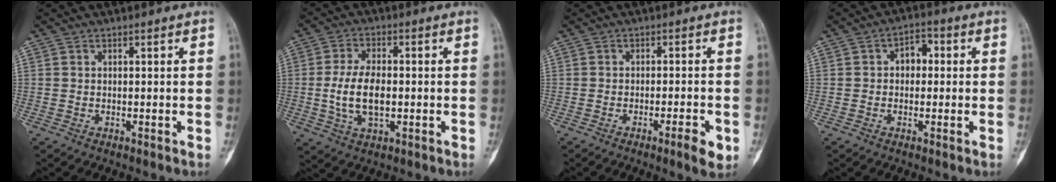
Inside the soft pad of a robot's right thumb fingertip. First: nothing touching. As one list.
[{"total": 8.9, "force": [-0.9, 4.7, 7.5], "torque": [-0.139, 0.005, -0.016]}, {"total": 4.5, "force": [-2.0, 0.8, 4.0], "torque": [-0.060, 0.004, -0.029]}, {"total": 4.6, "force": [0.4, 3.3, 3.2], "torque": [-0.028, 0.017, -0.004]}]